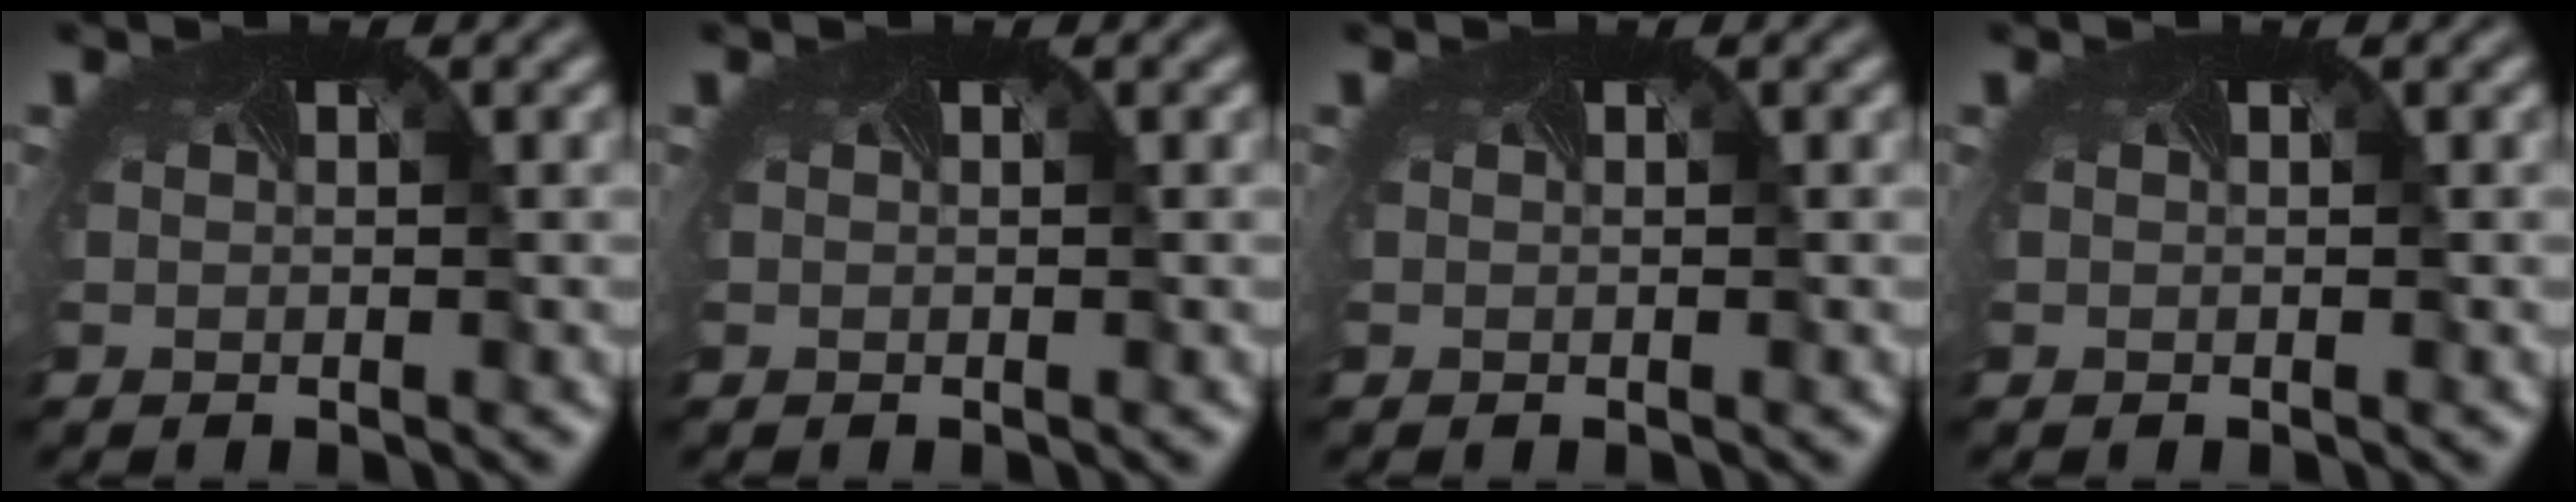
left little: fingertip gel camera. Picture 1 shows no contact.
{"total": 0.0}
{"total": 0.0}
{"total": 0.0}